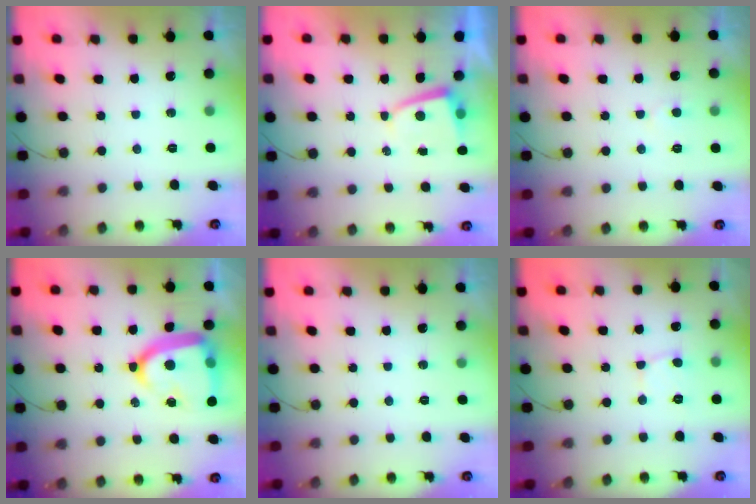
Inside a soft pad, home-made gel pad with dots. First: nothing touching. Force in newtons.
{"total": 1.8, "press": 1.8, "slide": 0.3}
{"total": 2.8, "press": 2.8, "slide": 0.2}
{"total": 17.3, "press": 17.3, "slide": 1.6}
{"total": 0.0}
{"total": 3.0, "press": 3.0, "slide": 0.3}